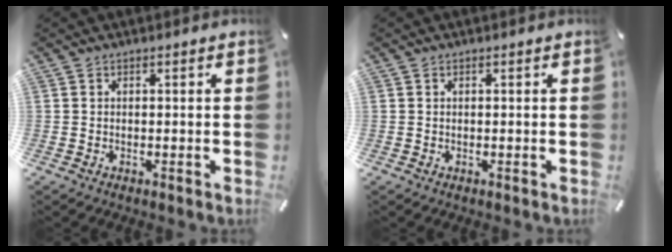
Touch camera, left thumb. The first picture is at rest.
{"total": 0.0}